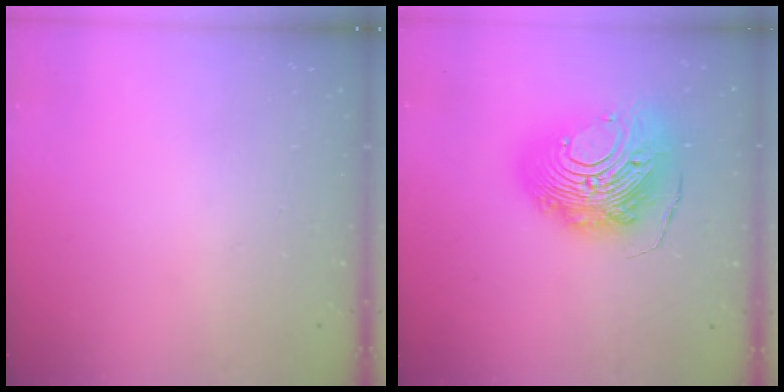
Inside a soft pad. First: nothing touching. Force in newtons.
{"total": 20.9, "press": 20.8, "slide": 2.0}